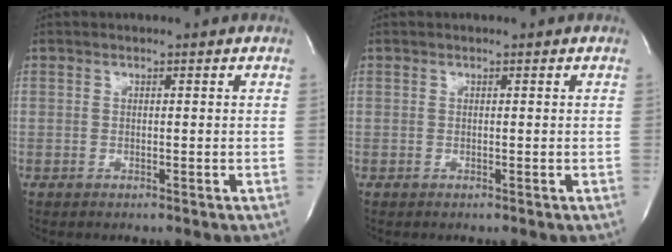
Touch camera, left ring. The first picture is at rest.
{"total": 0.0}